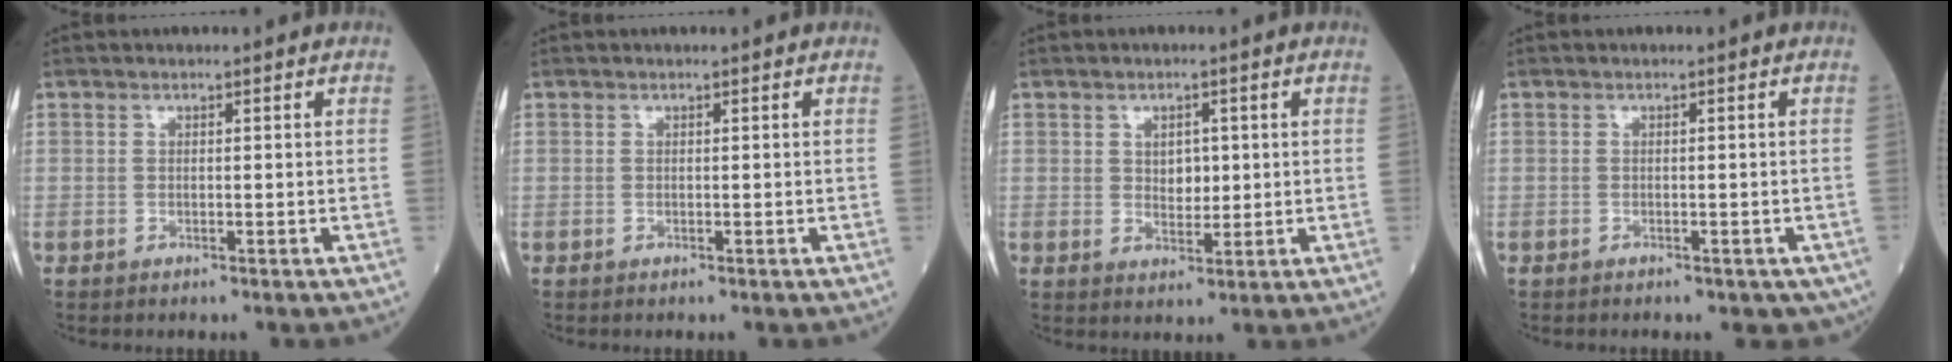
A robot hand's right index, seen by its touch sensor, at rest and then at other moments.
{"total": 0.0}
{"total": 3.3, "force": [0.6, 2.0, 2.5], "torque": [-0.035, -0.004, 0.014]}
{"total": 4.1, "force": [-2.7, 2.0, 2.3], "torque": [-0.019, -0.002, -0.034]}